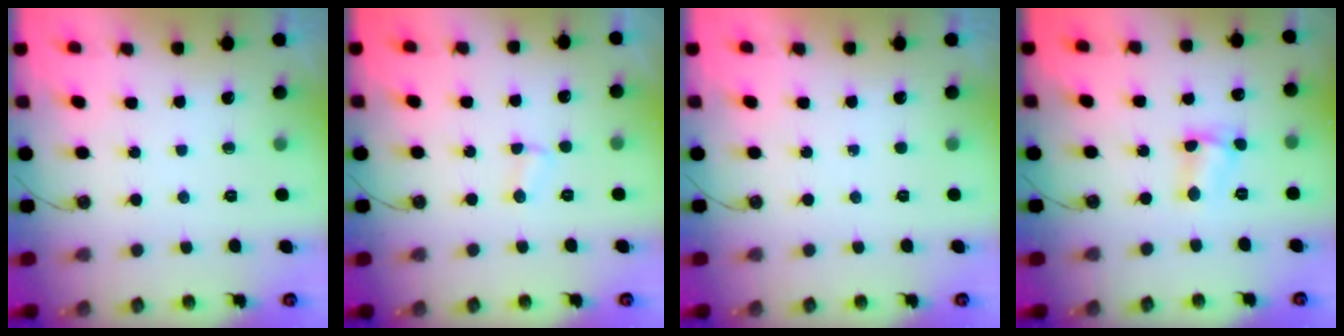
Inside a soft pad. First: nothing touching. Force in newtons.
{"total": 3.6, "press": 3.6, "slide": 0.4}
{"total": 0.0}
{"total": 3.1, "press": 3.1, "slide": 0.2}